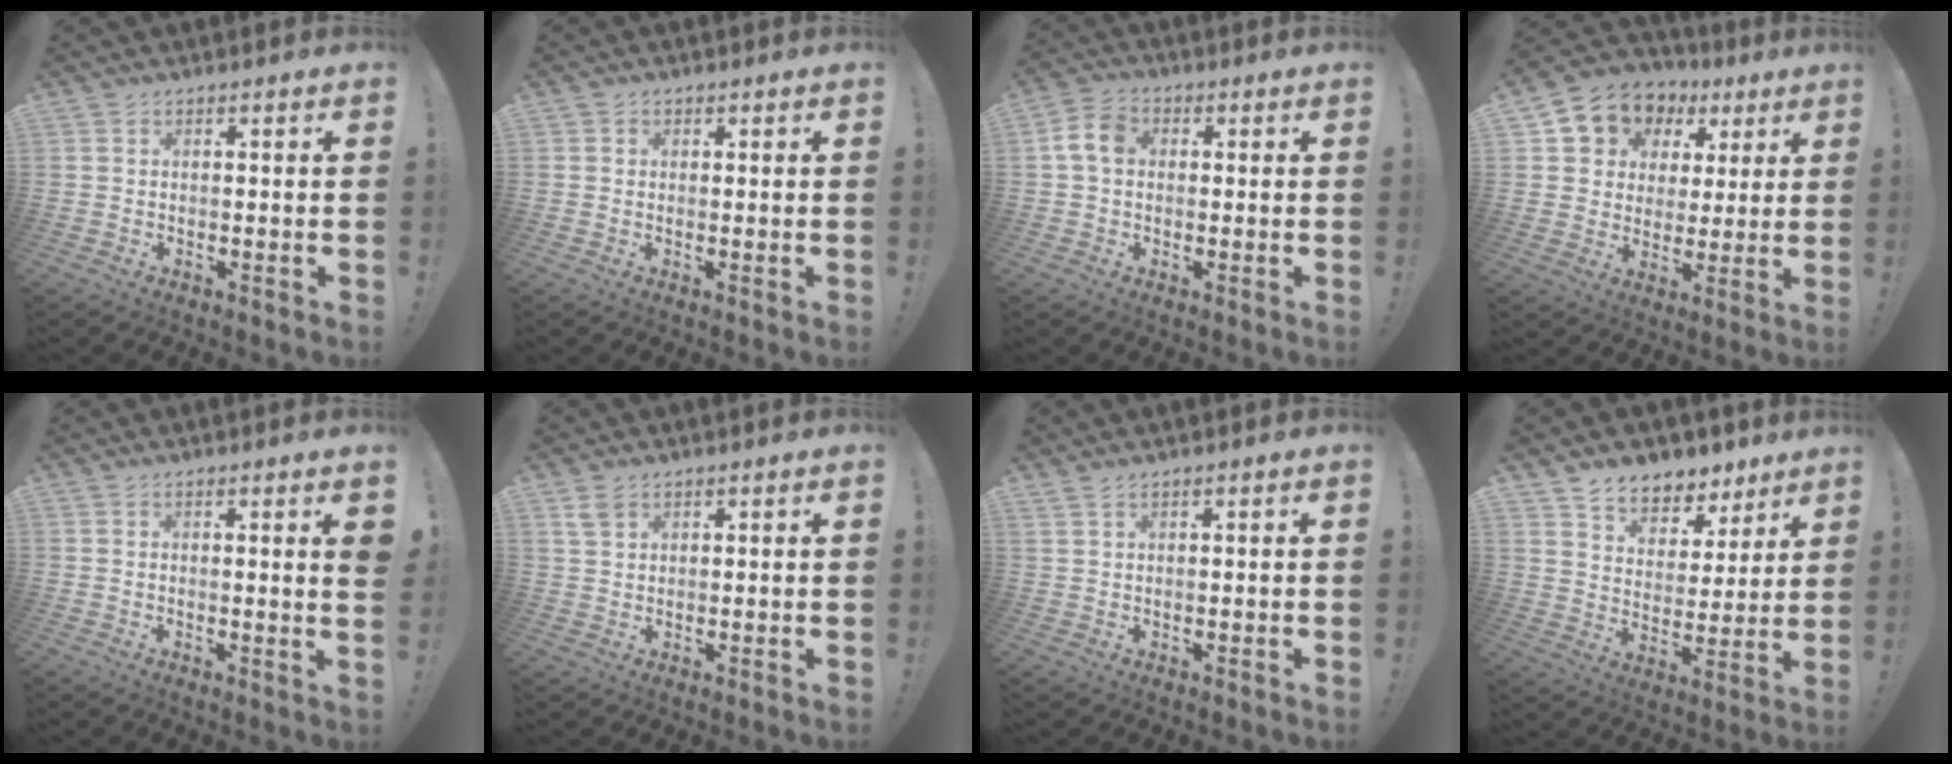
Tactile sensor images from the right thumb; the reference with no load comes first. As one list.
[{"total": 1.0, "force": [0.2, 0.9, 0.2], "torque": [0.001, 0.000, 0.003]}, {"total": 7.1, "force": [0.8, 5.1, 4.9], "torque": [-0.090, 0.017, 0.020]}, {"total": 9.0, "force": [4.0, 7.7, 2.2], "torque": [-0.038, -0.030, 0.083]}, {"total": 2.8, "force": [1.0, -0.3, 2.5], "torque": [-0.026, -0.016, 0.013]}, {"total": 3.6, "force": [2.4, 2.2, 1.6], "torque": [-0.022, -0.008, 0.046]}, {"total": 1.6, "force": [1.2, 0.3, 0.9], "torque": [-0.023, -0.001, 0.025]}, {"total": 8.0, "force": [6.2, 4.9, 1.3], "torque": [-0.014, -0.054, 0.119]}]